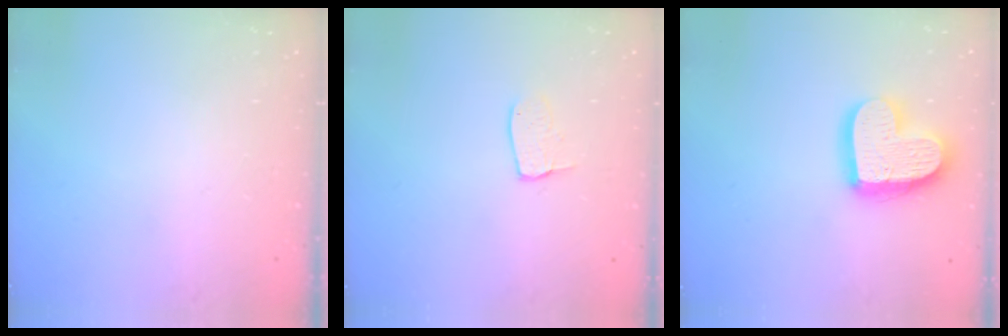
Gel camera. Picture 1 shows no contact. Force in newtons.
{"total": 5.2, "press": 5.2, "slide": 0.3}
{"total": 17.2, "press": 17.1, "slide": 1.4}